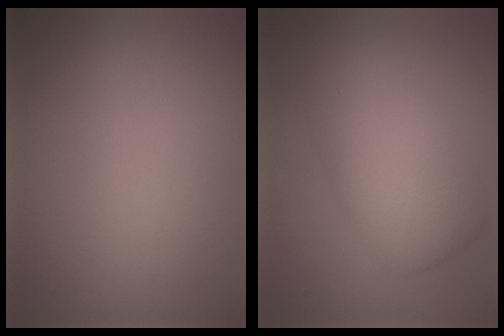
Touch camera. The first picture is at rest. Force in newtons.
{"total": 5.9, "press": 5.9, "slide": 0.1}